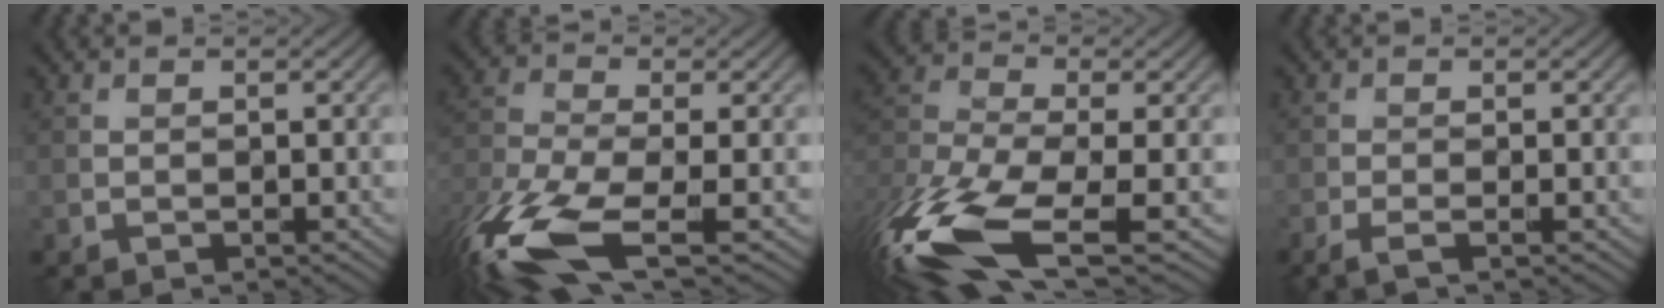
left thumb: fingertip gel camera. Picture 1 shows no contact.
{"total": 12.9, "force": [-6.2, 5.3, 10.0], "torque": [-0.242, -0.025, -0.131]}
{"total": 15.1, "force": [-7.3, 6.0, 11.7], "torque": [-0.294, -0.022, -0.148]}
{"total": 1.7, "force": [-0.8, 0.2, 1.4], "torque": [-0.037, -0.001, -0.026]}